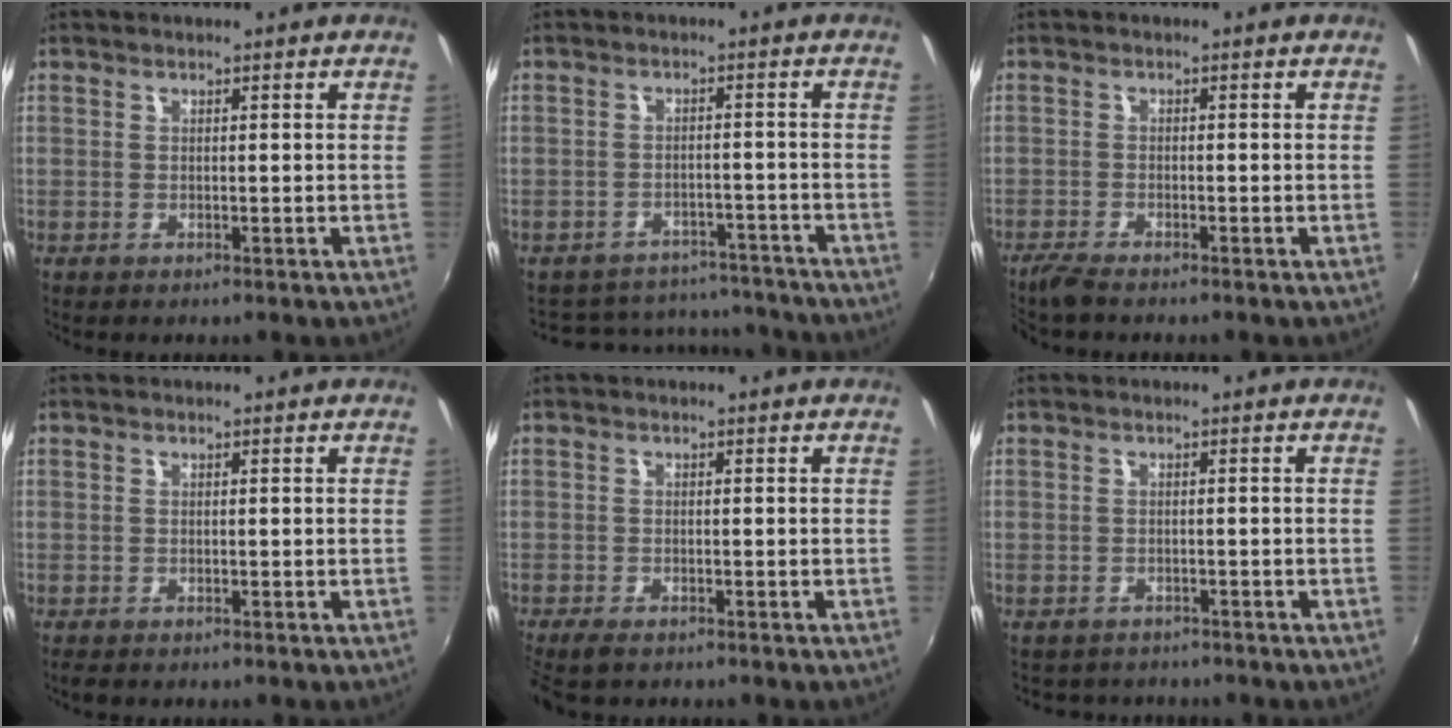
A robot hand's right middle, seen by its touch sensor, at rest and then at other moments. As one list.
[{"total": 13.5, "force": [-11.7, 6.1, 2.7], "torque": [-0.068, 0.039, -0.141]}, {"total": 3.3, "force": [-2.9, 0.2, 1.6], "torque": [-0.045, -0.013, -0.058]}, {"total": 0.9, "force": [-0.7, 0.5, 0.3], "torque": [-0.010, -0.006, -0.015]}, {"total": 3.8, "force": [-3.1, 1.1, 1.9], "torque": [-0.047, -0.019, -0.056]}, {"total": 3.2, "force": [-2.8, 1.6, 0.2], "torque": [-0.015, -0.010, -0.043]}]